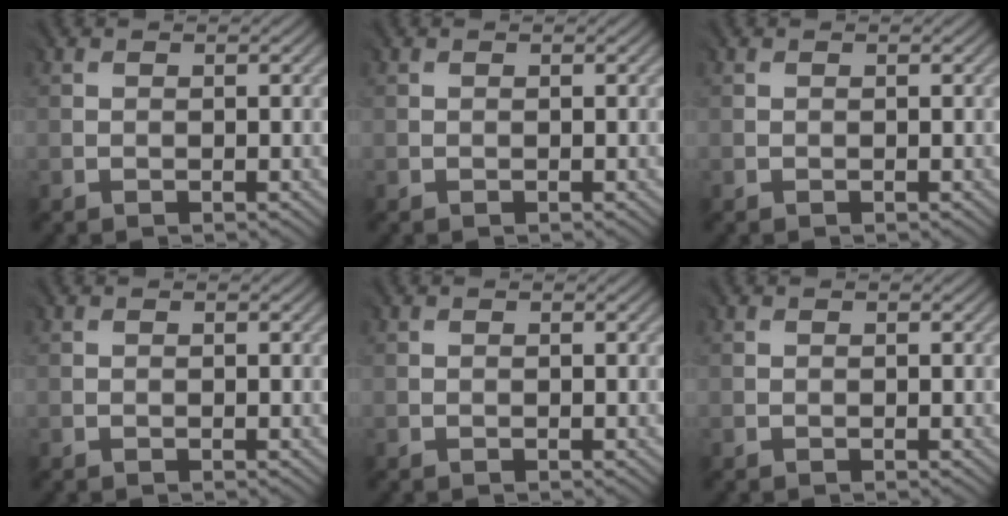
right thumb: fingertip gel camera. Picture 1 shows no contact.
{"total": 0.0}
{"total": 0.0}
{"total": 0.0}
{"total": 0.0}
{"total": 0.0}